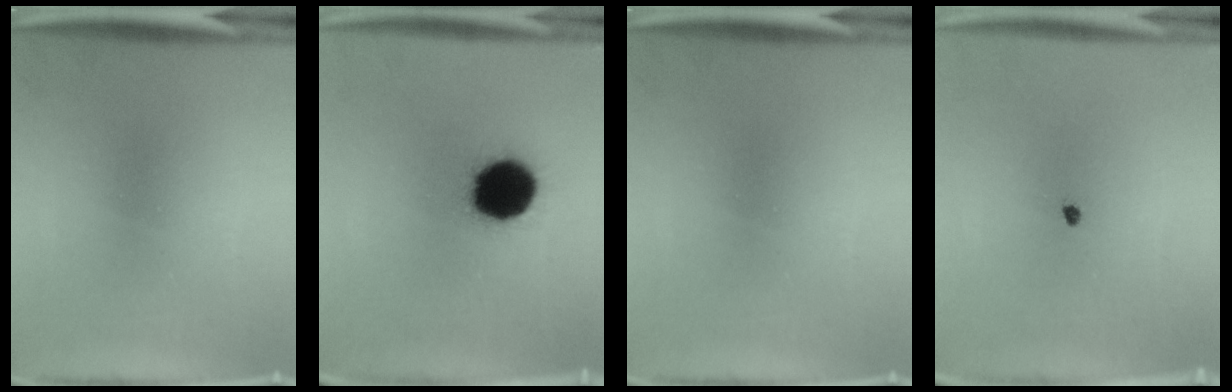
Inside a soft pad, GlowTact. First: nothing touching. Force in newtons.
{"total": 17.3}
{"total": 0.0}
{"total": 0.7}